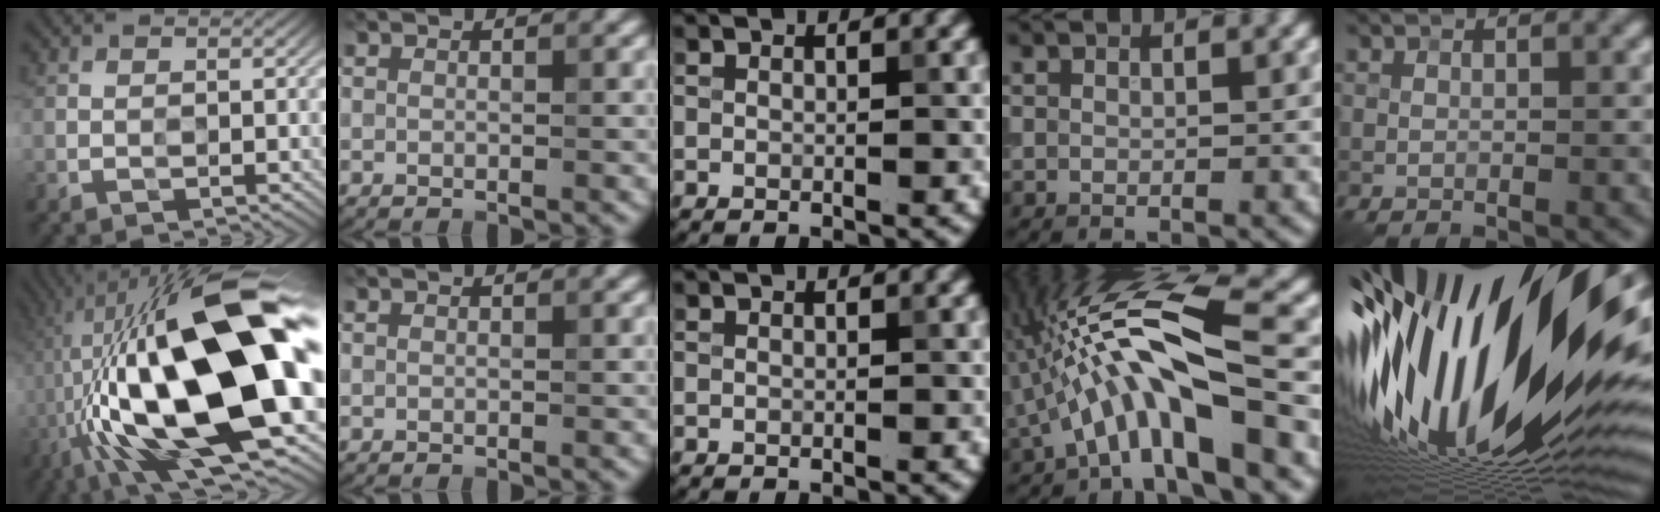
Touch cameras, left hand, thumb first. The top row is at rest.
{"thumb": {"total": 21.9, "force": [-1.6, 7.8, 20.4], "torque": [-0.377, 0.018, -0.022]}, "ring": {"total": 10.9, "force": [-2.3, 2.4, 10.4], "torque": [-0.187, 0.027, -0.044]}, "little": {"total": 21.8, "force": [3.5, 9.1, 19.5], "torque": [-0.365, -0.035, 0.054]}}